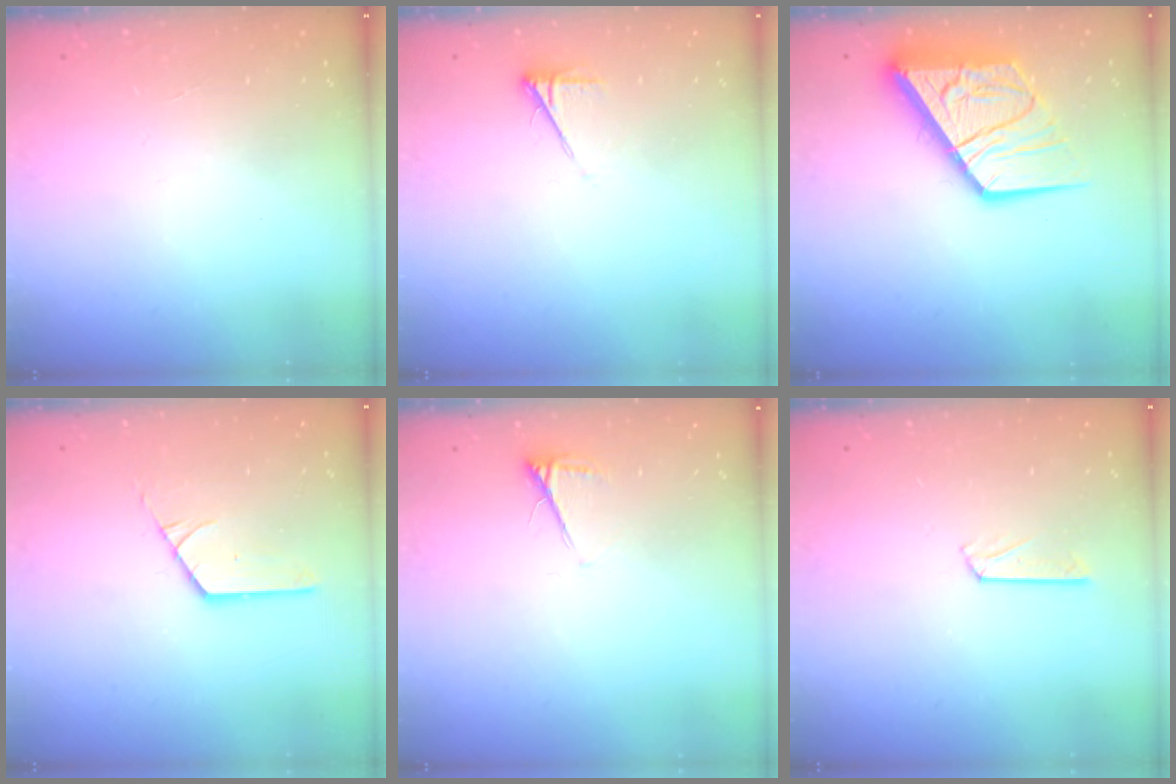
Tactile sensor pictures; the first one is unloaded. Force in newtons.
{"total": 3.5, "press": 3.5, "slide": 0.6}
{"total": 16.1, "press": 16.0, "slide": 1.8}
{"total": 2.7, "press": 2.7, "slide": 0.1}
{"total": 4.2, "press": 4.1, "slide": 0.6}
{"total": 3.1, "press": 3.1, "slide": 0.3}